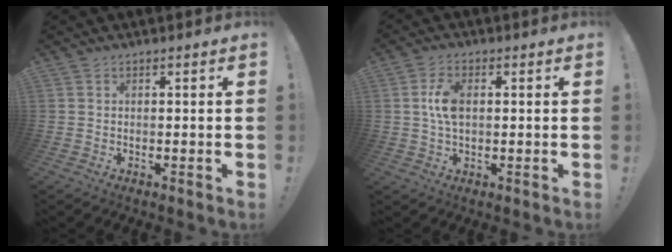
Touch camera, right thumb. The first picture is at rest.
{"total": 4.6, "force": [0.4, 2.5, 3.8], "torque": [-0.066, 0.000, 0.003]}